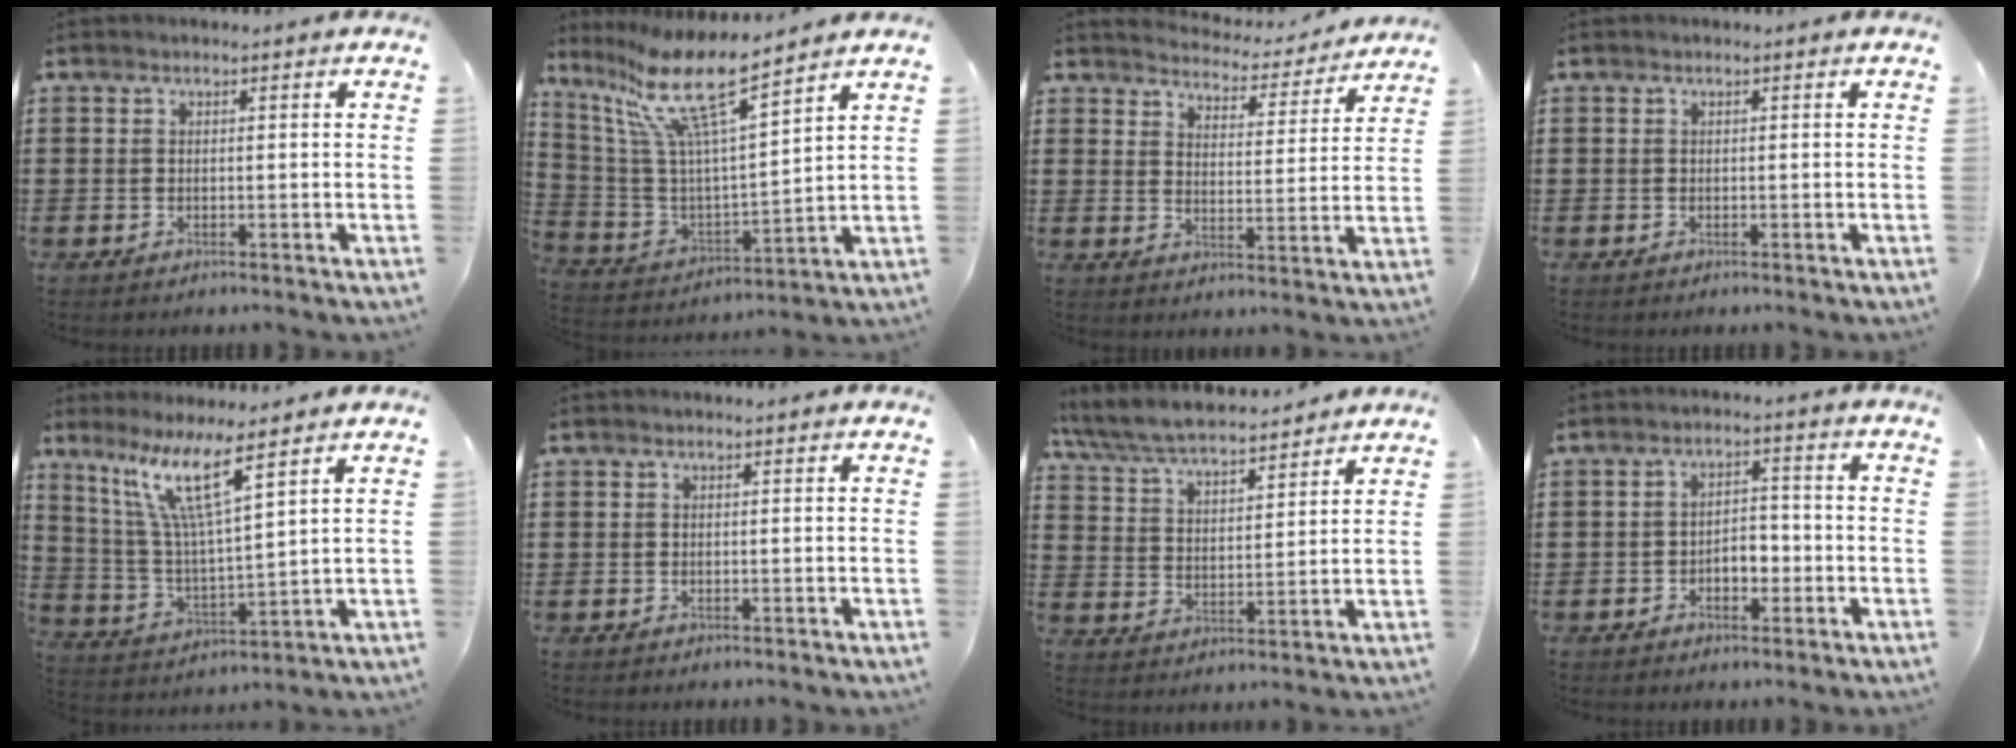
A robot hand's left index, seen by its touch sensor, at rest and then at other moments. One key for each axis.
{"total": 12.4, "fx": 8.6, "fy": 1.7, "fz": 8.7, "tx": -0.204, "ty": -0.054, "tz": 0.141}
{"total": 3.7, "fx": 3.7, "fy": 0.3, "fz": -0.2, "tx": -0.013, "ty": -0.032, "tz": 0.056}
{"total": 0.0}
{"total": 10.1, "fx": 6.7, "fy": 0.5, "fz": 7.4, "tx": -0.163, "ty": -0.031, "tz": 0.116}
{"total": 0.0}
{"total": 6.7, "fx": 6.3, "fy": 0.8, "fz": 2.1, "tx": -0.068, "ty": -0.032, "tz": 0.111}
{"total": 3.4, "fx": -1.4, "fy": 2.1, "fz": 2.3, "tx": -0.045, "ty": 0.007, "tz": -0.031}